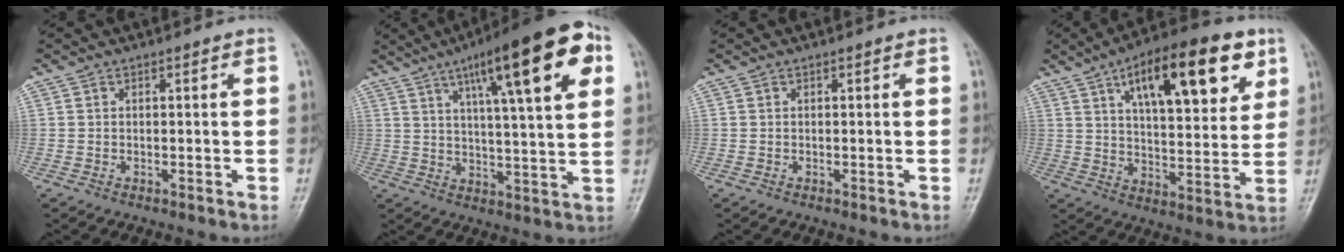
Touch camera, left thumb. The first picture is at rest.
{"total": 20.6, "force": [9.2, 4.6, 17.9], "torque": [-0.243, -0.003, 0.132]}
{"total": 0.0}
{"total": 20.7, "force": [9.7, 8.1, 16.4], "torque": [-0.212, -0.020, 0.150]}